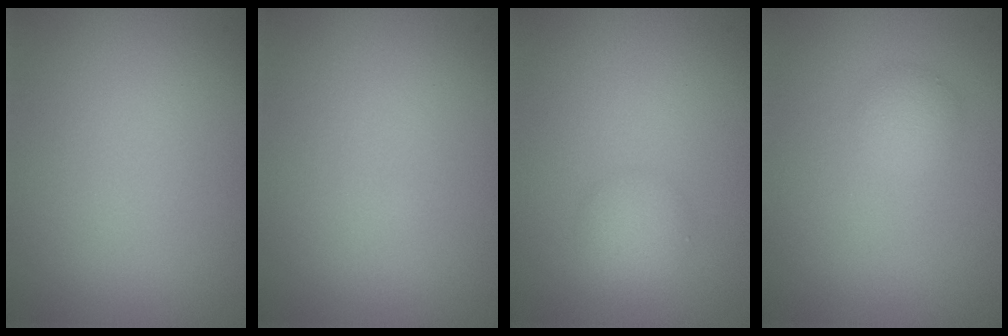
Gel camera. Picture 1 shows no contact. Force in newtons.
{"total": 0.0}
{"total": 2.0, "press": 2.0, "slide": 0.0}
{"total": 1.4, "press": 1.4, "slide": 0.0}